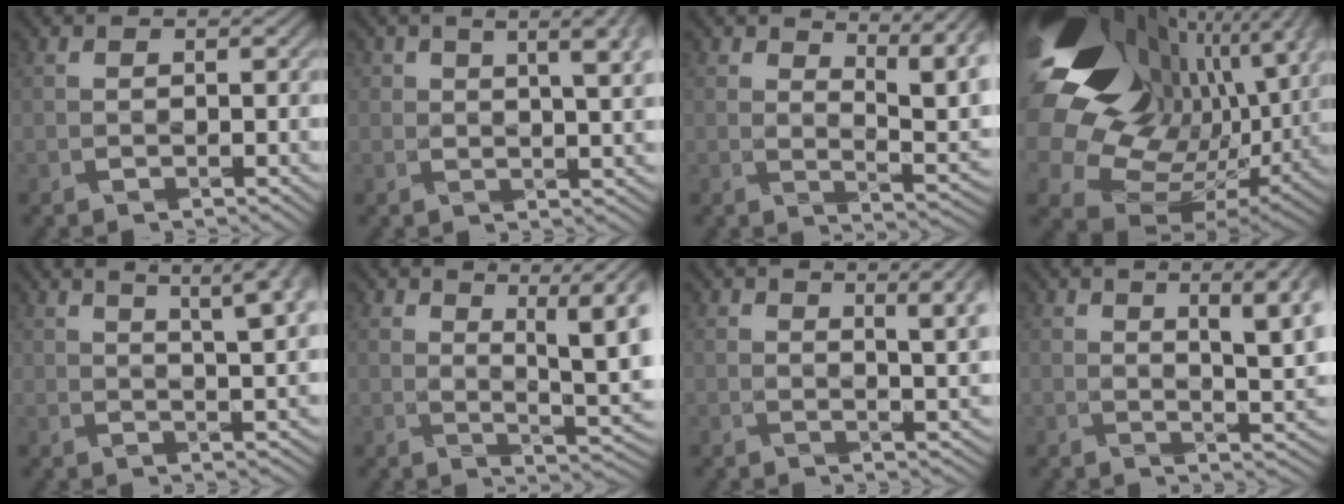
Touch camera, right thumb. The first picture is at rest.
{"total": 7.3, "force": [3.3, 2.9, 5.9], "torque": [-0.074, 0.012, 0.041]}
{"total": 7.8, "force": [4.6, 3.1, 5.5], "torque": [-0.092, -0.003, 0.067]}
{"total": 22.2, "force": [7.9, 14.5, 14.9], "torque": [-0.338, 0.005, 0.173]}
{"total": 9.8, "force": [5.5, 3.0, 7.5], "torque": [-0.096, 0.024, 0.065]}
{"total": 8.5, "force": [2.8, 2.9, 7.5], "torque": [-0.117, -0.002, 0.048]}
{"total": 5.7, "force": [2.6, 1.7, 4.8], "torque": [-0.060, 0.005, 0.039]}
{"total": 8.4, "force": [3.2, 2.7, 7.3], "torque": [-0.103, 0.008, 0.050]}